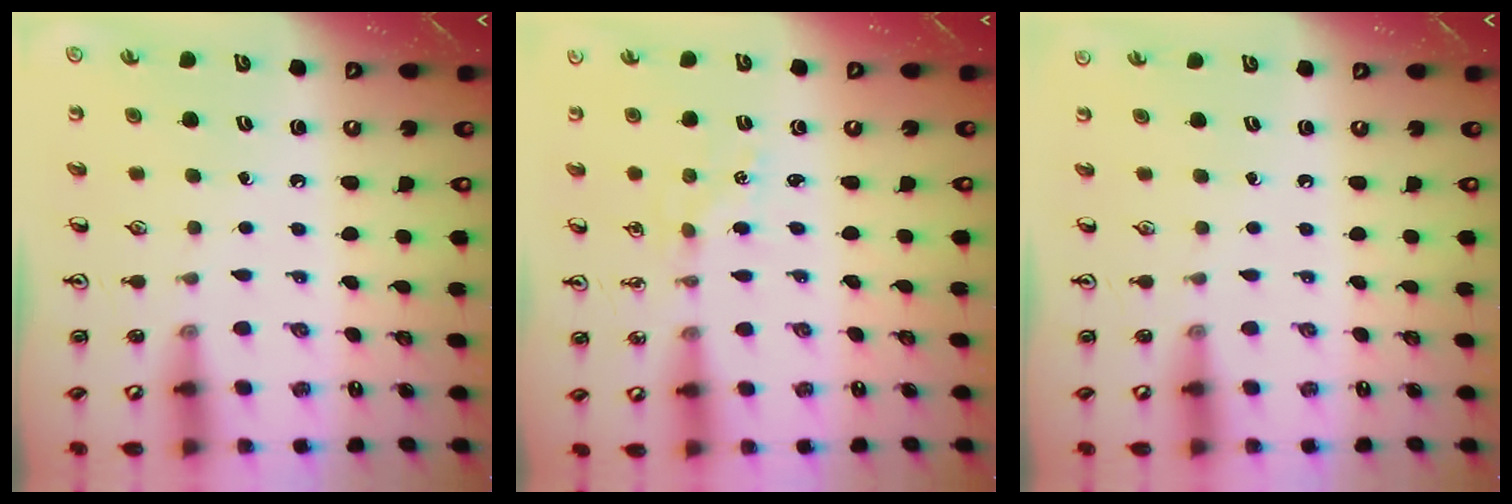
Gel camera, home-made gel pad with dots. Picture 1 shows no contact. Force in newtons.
{"total": 0.8, "press": 0.8, "slide": 0.1}
{"total": 0.0}